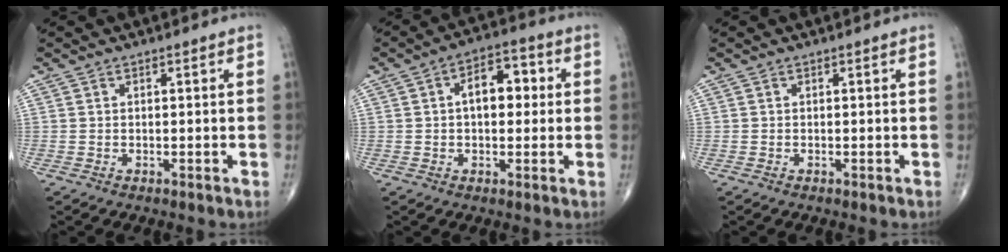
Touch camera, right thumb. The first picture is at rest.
{"total": 8.4, "force": [1.1, 5.0, 6.7], "torque": [-0.078, 0.022, 0.010]}
{"total": 0.0}